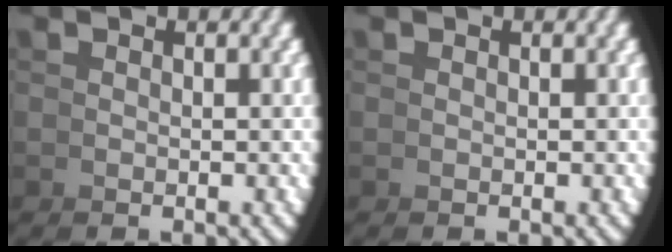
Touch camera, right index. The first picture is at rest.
{"total": 0.0}